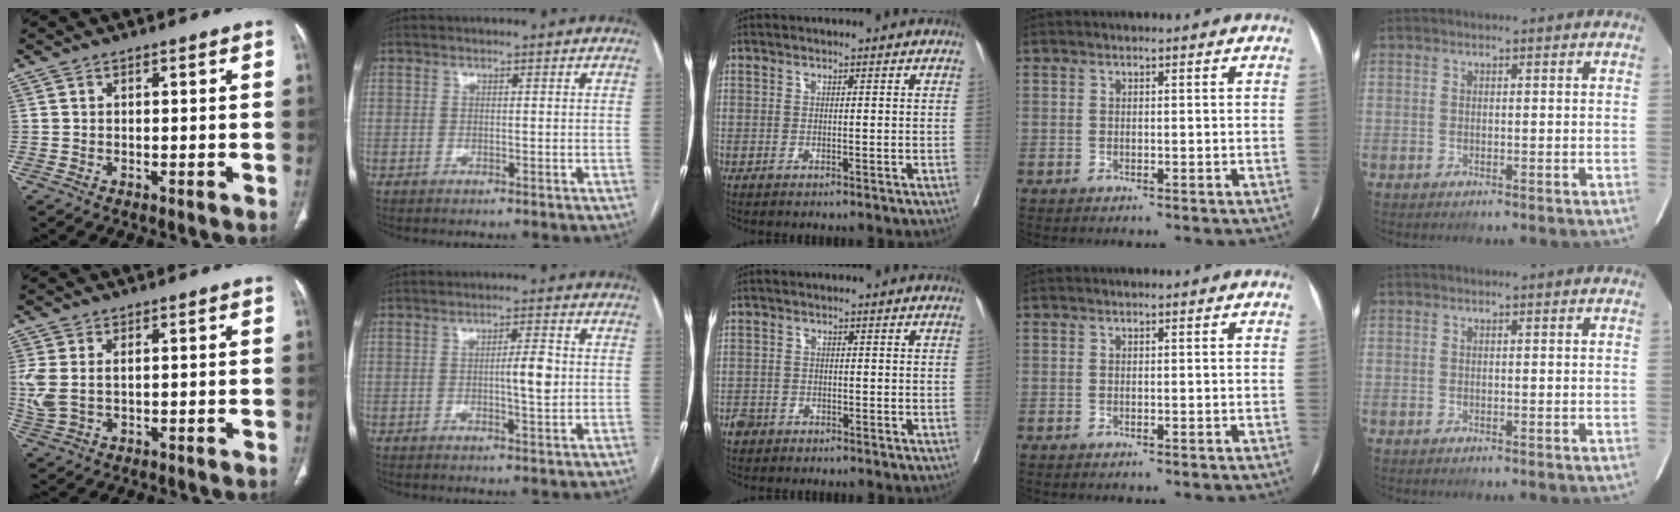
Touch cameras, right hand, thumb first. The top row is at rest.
{"thumb": {"total": 5.6, "force": [0.9, 3.2, 4.6], "torque": [-0.127, 0.006, 0.031]}, "index": {"total": 4.2, "force": [-0.1, 0.5, 4.2], "torque": [-0.064, 0.001, -0.002]}, "middle": {"total": 1.9, "force": [-1.4, 1.2, 0.1], "torque": [-0.008, 0.004, -0.026]}}